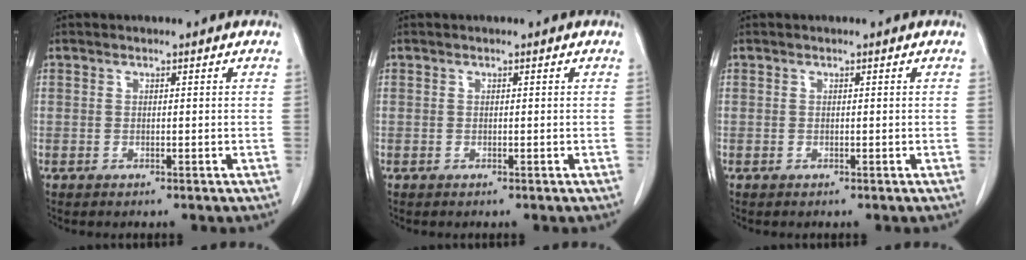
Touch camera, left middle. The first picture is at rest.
{"total": 0.0}
{"total": 0.0}